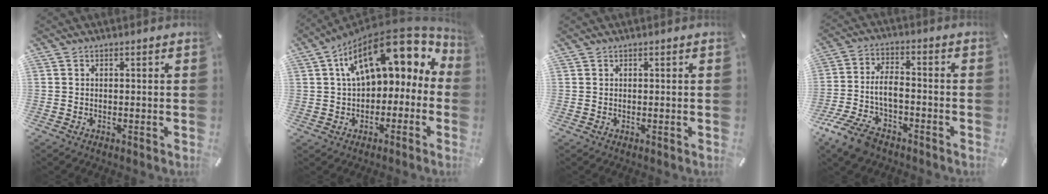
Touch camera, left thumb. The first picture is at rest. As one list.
[{"total": 16.3, "force": [7.3, 8.8, 11.6], "torque": [-0.185, -0.043, 0.125]}, {"total": 0.0}, {"total": 9.8, "force": [-4.9, 5.5, 6.5], "torque": [-0.137, 0.017, -0.092]}]